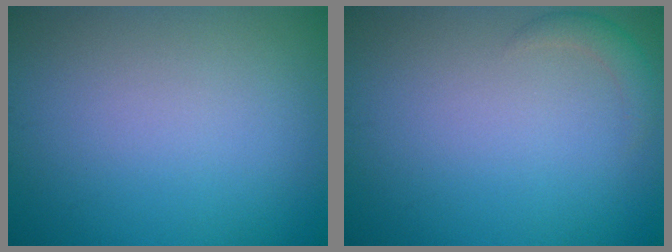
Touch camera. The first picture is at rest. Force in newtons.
{"total": 1.5, "press": 1.5, "slide": 0.1}